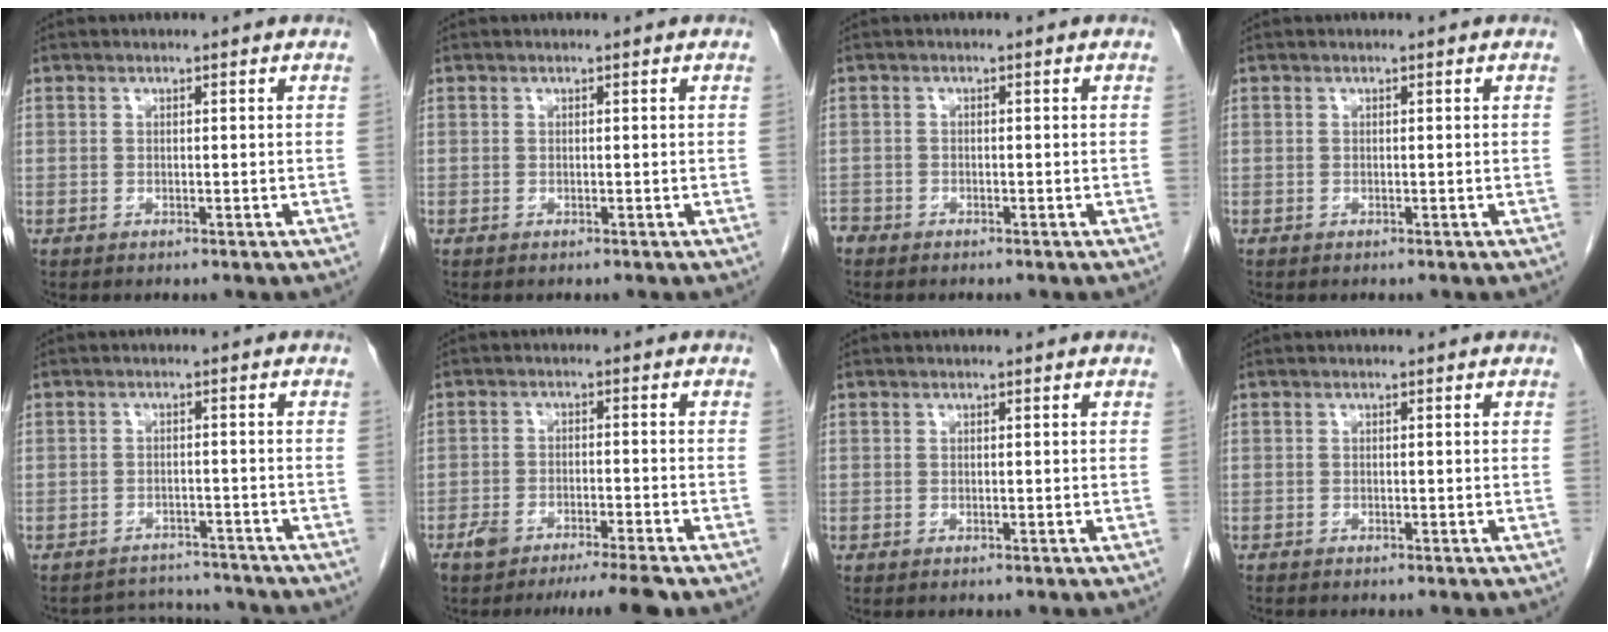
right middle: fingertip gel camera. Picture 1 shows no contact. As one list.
[{"total": 0.6, "force": [0.3, -0.3, -0.4], "torque": [0.002, -0.001, 0.004]}, {"total": 2.1, "force": [-1.8, 1.0, 0.2], "torque": [-0.009, 0.000, -0.035]}, {"total": 0.0}, {"total": 5.3, "force": [-5.0, 0.6, -1.6], "torque": [0.020, 0.014, -0.072]}, {"total": 7.0, "force": [-5.6, -0.1, 4.2], "torque": [-0.058, -0.009, -0.091]}, {"total": 0.0}, {"total": 0.8, "force": [-0.7, 0.1, 0.2], "torque": [-0.010, -0.002, -0.014]}]